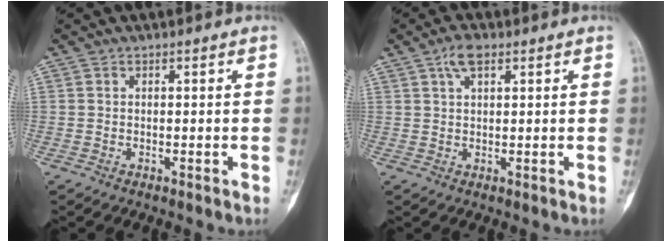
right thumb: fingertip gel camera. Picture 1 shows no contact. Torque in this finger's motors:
{"motor_torque": [-0.28, 0.04, 0.54, -0.05, 0.15]}